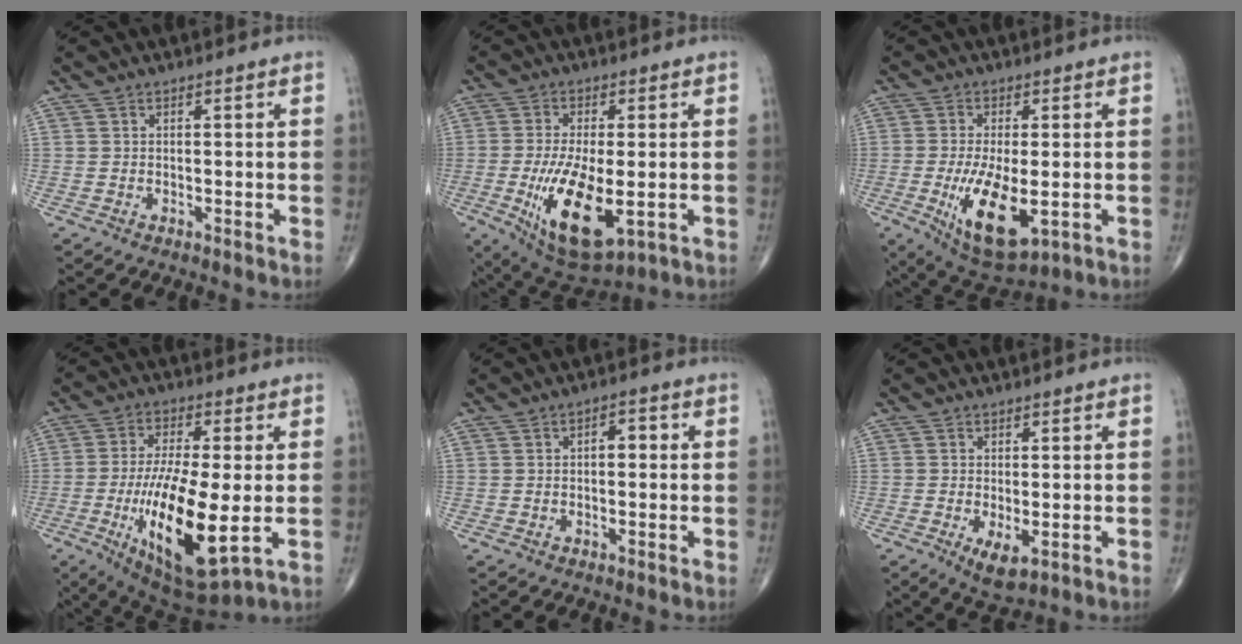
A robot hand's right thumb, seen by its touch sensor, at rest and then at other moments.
{"total": 15.0, "force": [-3.6, 6.1, 13.2], "torque": [-0.243, -0.020, -0.044]}
{"total": 12.9, "force": [-3.0, 5.3, 11.3], "torque": [-0.201, -0.021, -0.036]}
{"total": 18.8, "force": [-3.6, 5.9, 17.5], "torque": [-0.327, -0.020, -0.047]}
{"total": 2.8, "force": [0.2, 1.5, 2.3], "torque": [-0.025, 0.013, -0.002]}
{"total": 4.6, "force": [-1.2, 2.0, 4.0], "torque": [-0.069, -0.013, -0.013]}